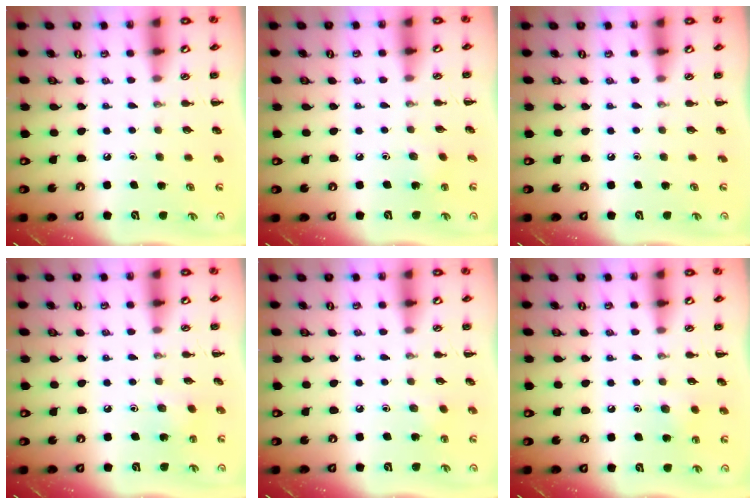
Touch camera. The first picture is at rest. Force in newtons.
{"total": 2.7, "press": 2.6, "slide": 0.9}
{"total": 0.0}
{"total": 2.5, "press": 2.4, "slide": 0.8}
{"total": 2.3, "press": 2.2, "slide": 0.8}
{"total": 4.9, "press": 4.8, "slide": 1.1}